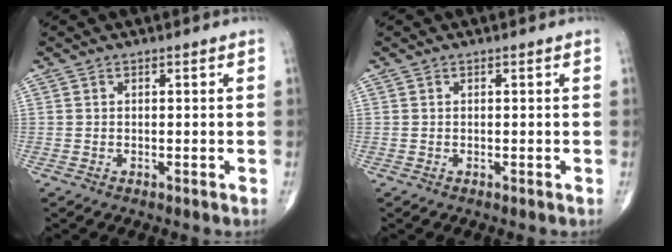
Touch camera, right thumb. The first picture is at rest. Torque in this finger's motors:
{"motor_torque": [0.02, 0.02, -0.02, -0.02, 0.00]}